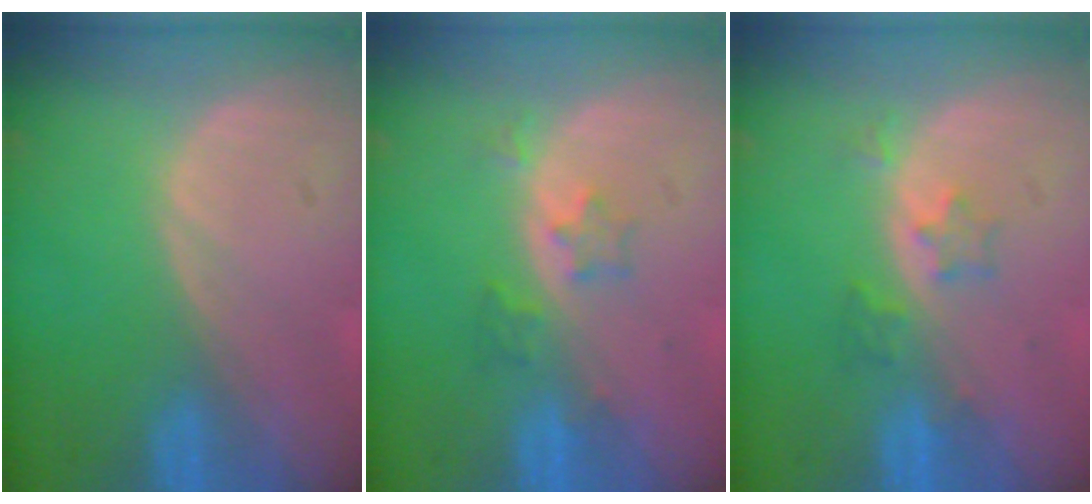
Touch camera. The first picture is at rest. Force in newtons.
{"total": 3.5, "press": 3.2, "slide": 1.3}
{"total": 3.5, "press": 3.2, "slide": 1.3}